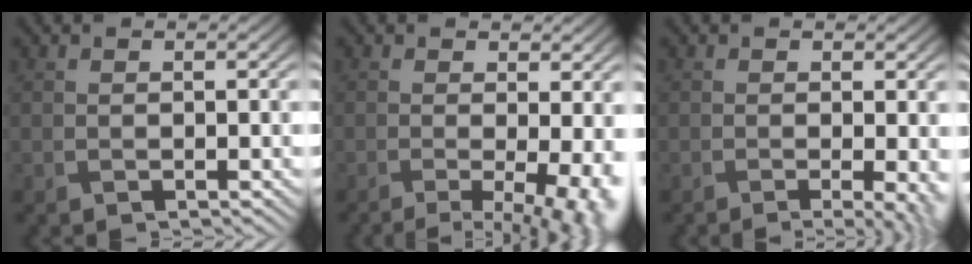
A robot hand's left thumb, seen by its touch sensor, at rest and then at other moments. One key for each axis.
{"total": 7.7, "fx": -2.6, "fy": 2.5, "fz": 6.7, "tx": -0.085, "ty": -0.012, "tz": -0.019}
{"total": 3.6, "fx": -1.5, "fy": 0.9, "fz": 3.2, "tx": -0.045, "ty": -0.004, "tz": -0.015}